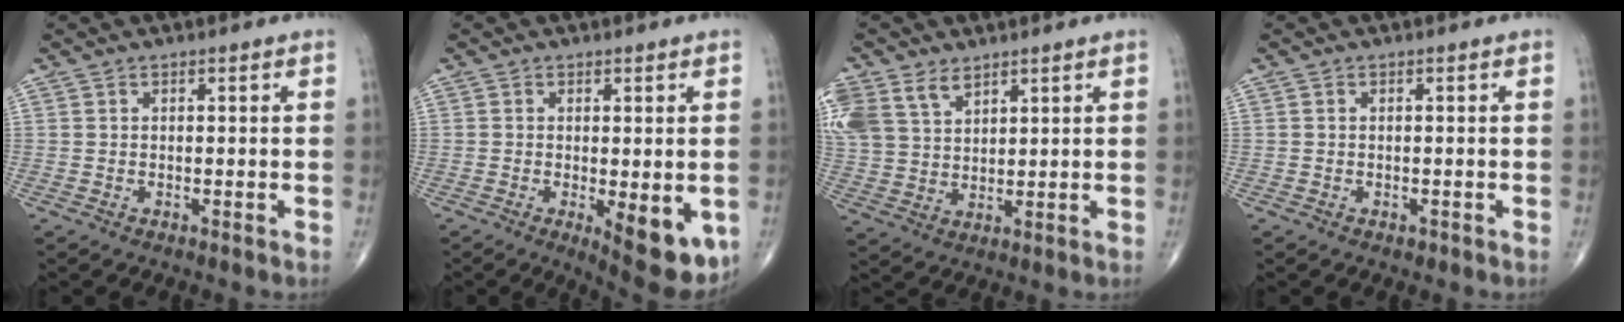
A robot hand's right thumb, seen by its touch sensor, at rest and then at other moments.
{"total": 10.1, "force": [-2.7, 3.8, 8.9], "torque": [-0.110, -0.020, -0.029]}
{"total": 14.3, "force": [7.6, 9.6, 7.4], "torque": [-0.187, 0.008, 0.160]}
{"total": 0.7, "force": [-0.3, 0.5, 0.3], "torque": [-0.005, 0.000, -0.004]}